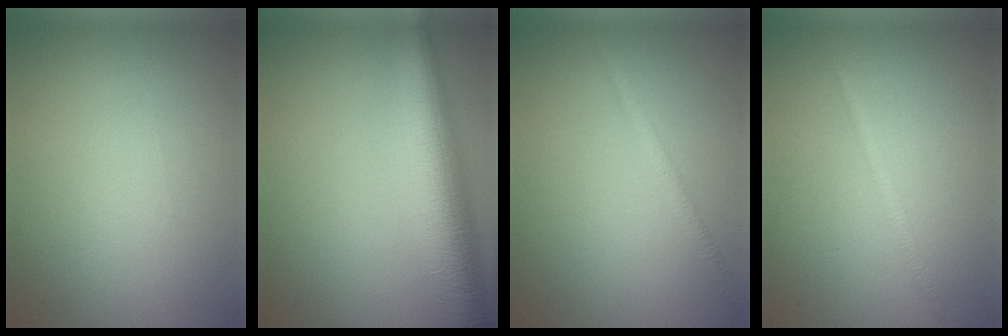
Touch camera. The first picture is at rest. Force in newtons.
{"total": 9.3, "press": 9.2, "slide": 0.6}
{"total": 1.6, "press": 1.6, "slide": 0.1}
{"total": 1.0, "press": 1.0, "slide": 0.0}